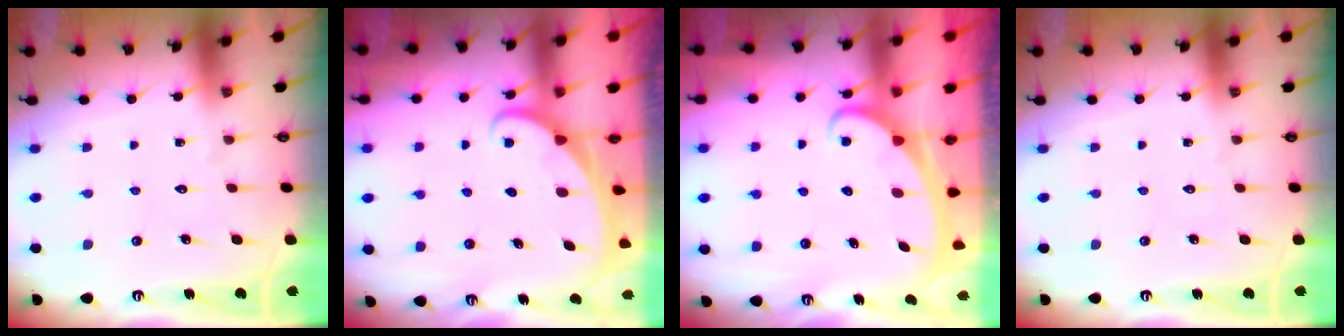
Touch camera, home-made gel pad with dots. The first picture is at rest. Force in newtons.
{"total": 1.8, "press": 1.7, "slide": 0.1}
{"total": 2.3, "press": 2.3, "slide": 0.3}
{"total": 0.0}